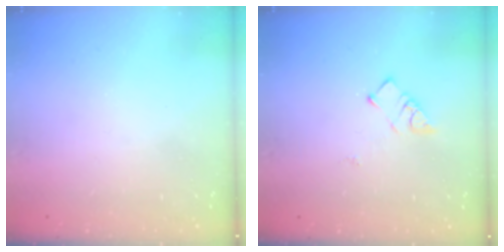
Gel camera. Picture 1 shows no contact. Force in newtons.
{"total": 4.3, "press": 4.3, "slide": 0.1}